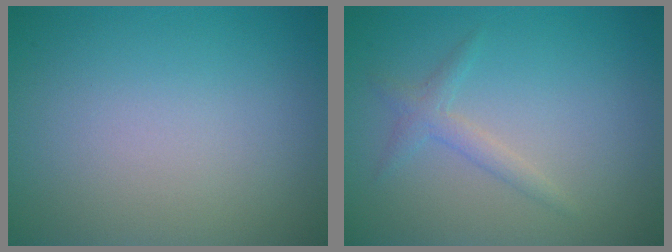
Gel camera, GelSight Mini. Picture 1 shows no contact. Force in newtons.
{"total": 1.5, "press": 1.5, "slide": 0.1}